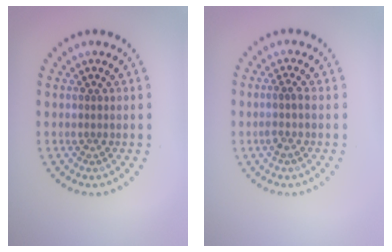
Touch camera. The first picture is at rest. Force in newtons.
{"total": 1.4, "press": 1.2, "slide": 0.8}